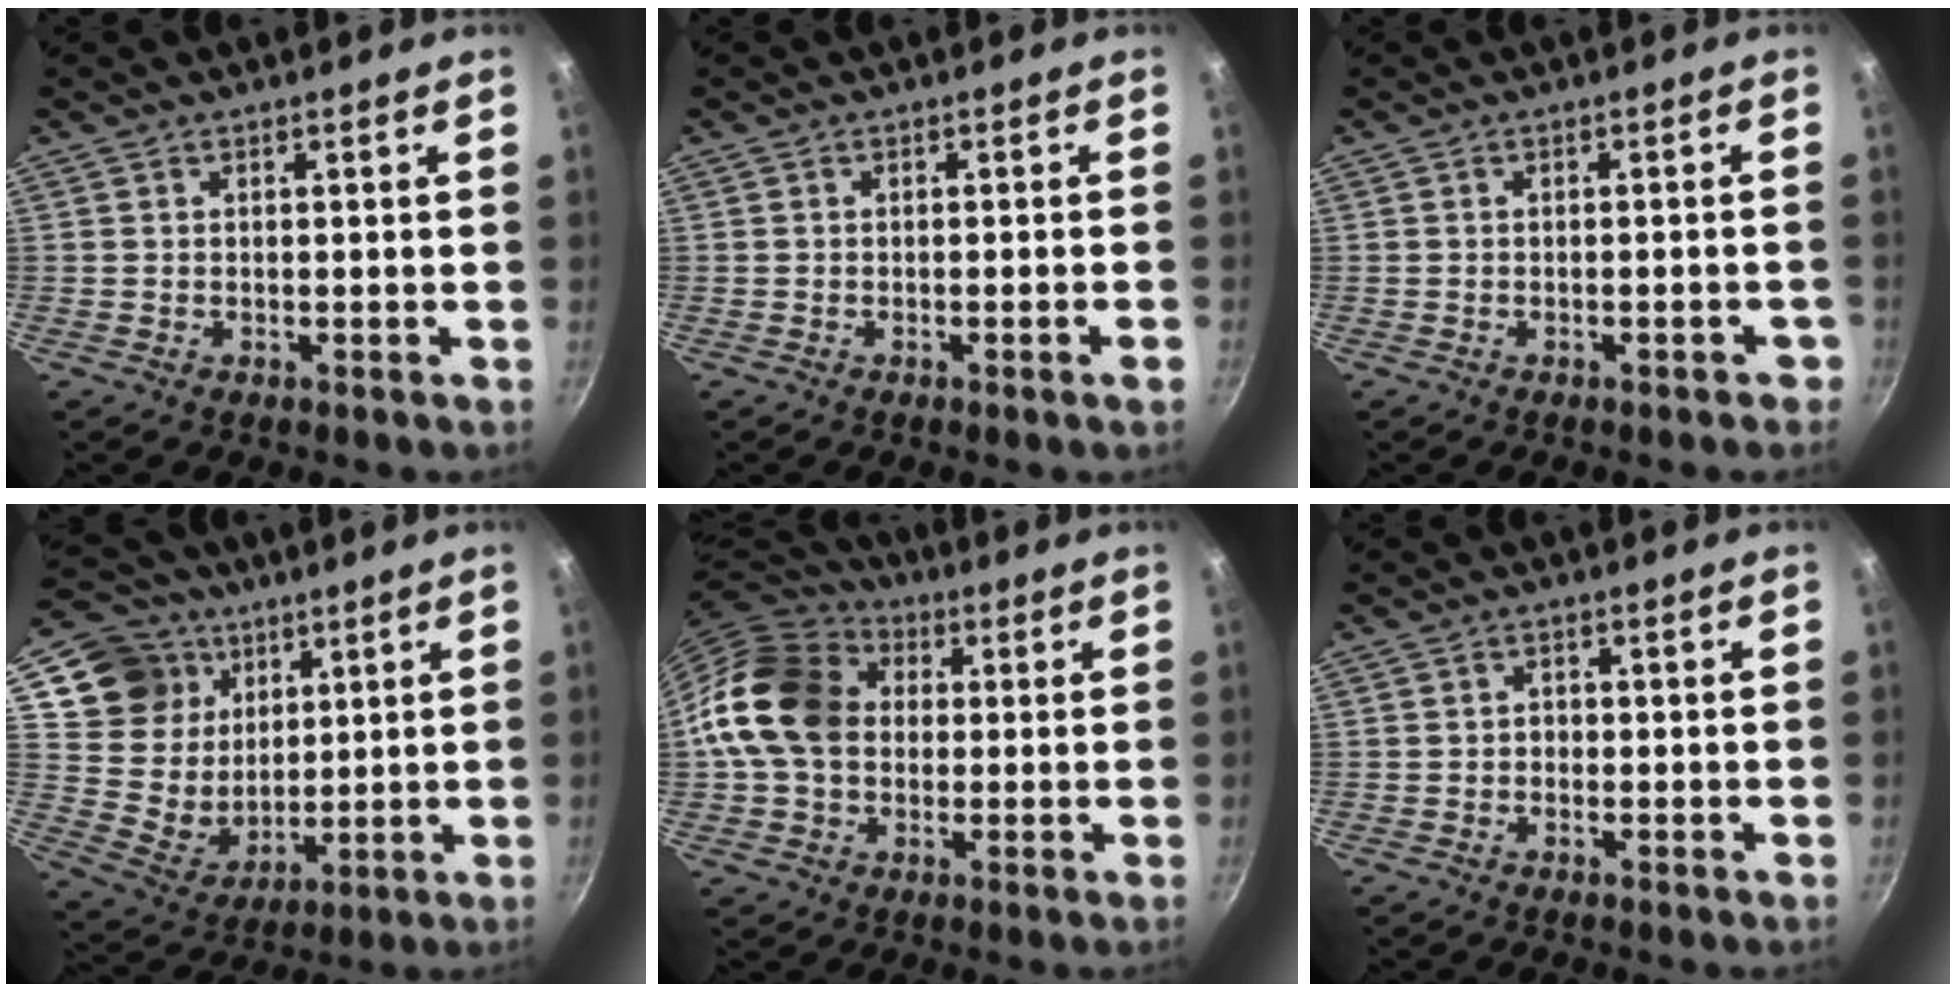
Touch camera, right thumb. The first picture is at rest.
{"total": 1.7, "force": [-0.9, -0.2, 1.4], "torque": [-0.022, 0.008, -0.010]}
{"total": 2.4, "force": [-1.4, 0.9, 1.7], "torque": [-0.014, 0.015, -0.012]}
{"total": 15.1, "force": [6.7, 12.7, 4.8], "torque": [-0.044, -0.031, 0.130]}
{"total": 17.1, "force": [1.6, 13.4, 10.5], "torque": [-0.174, 0.032, 0.016]}
{"total": 1.4, "force": [-0.3, 1.2, 0.6], "torque": [-0.006, 0.005, -0.007]}